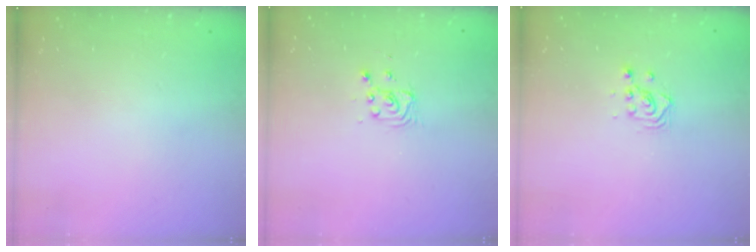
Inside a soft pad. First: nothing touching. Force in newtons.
{"total": 2.8, "press": 2.8, "slide": 0.4}
{"total": 3.2, "press": 3.2, "slide": 0.2}